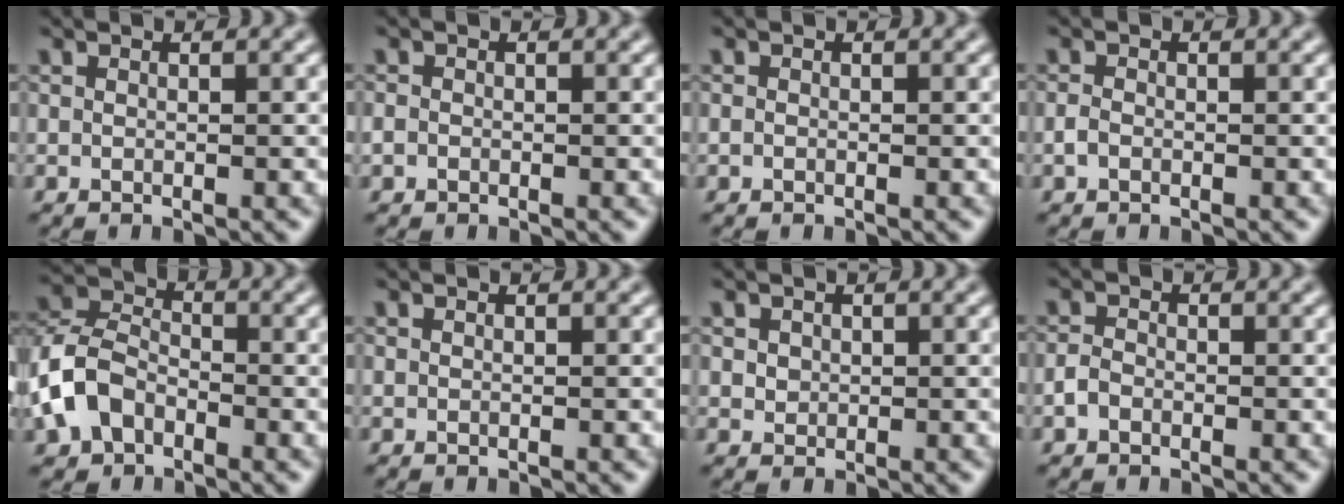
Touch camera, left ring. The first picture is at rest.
{"total": 0.7, "force": [-0.3, 0.5, 0.2], "torque": [-0.003, -0.003, -0.007]}
{"total": 0.0}
{"total": 0.8, "force": [-0.4, 0.5, 0.5], "torque": [-0.011, 0.000, -0.010]}
{"total": 6.3, "force": [-2.4, 4.4, 3.7], "torque": [-0.087, 0.007, -0.059]}
{"total": 0.0}
{"total": 0.9, "force": [0.3, 0.8, 0.2], "torque": [-0.001, -0.004, 0.010]}
{"total": 1.2, "force": [-0.7, 0.8, 0.5], "torque": [-0.009, 0.003, -0.017]}